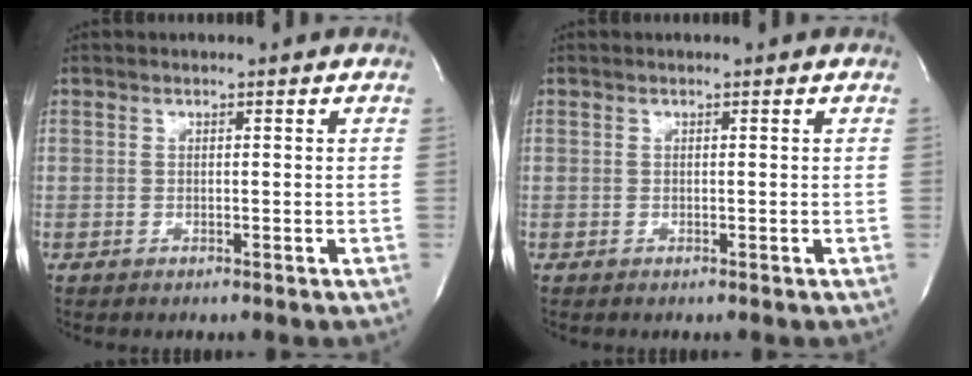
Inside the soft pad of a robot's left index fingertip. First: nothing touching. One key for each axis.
{"total": 0.0}